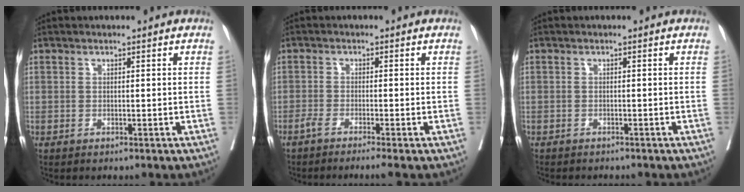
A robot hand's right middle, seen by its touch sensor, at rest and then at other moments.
{"total": 3.8, "force": [-2.9, -0.5, 2.4], "torque": [-0.033, -0.004, -0.050]}
{"total": 4.2, "force": [-3.7, 1.1, 1.6], "torque": [-0.021, -0.005, -0.048]}